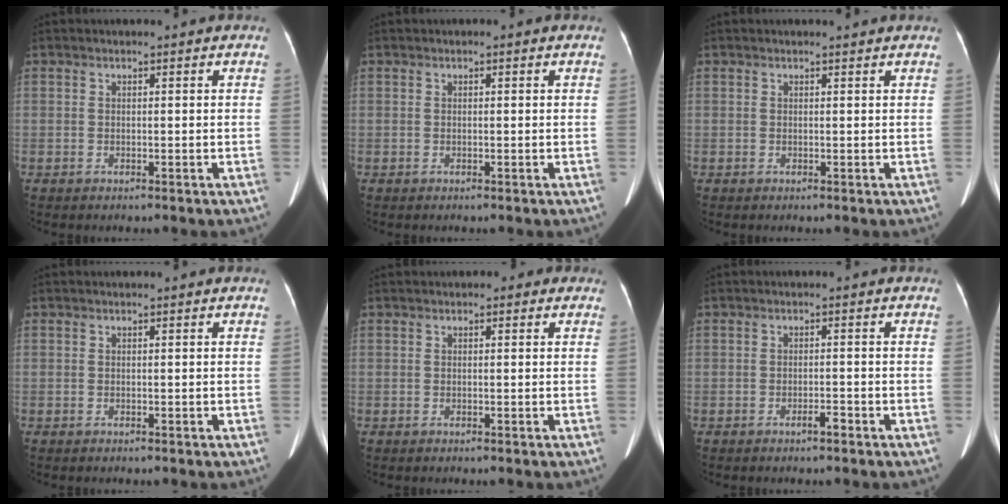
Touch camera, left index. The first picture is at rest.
{"total": 0.0}
{"total": 0.8, "force": [0.8, -0.1, 0.1], "torque": [-0.006, -0.003, 0.007]}
{"total": 0.0}
{"total": 0.9, "force": [0.4, 0.7, 0.3], "torque": [-0.002, 0.006, -0.001]}
{"total": 1.5, "force": [-1.1, 0.2, 1.0], "torque": [-0.016, 0.001, -0.016]}